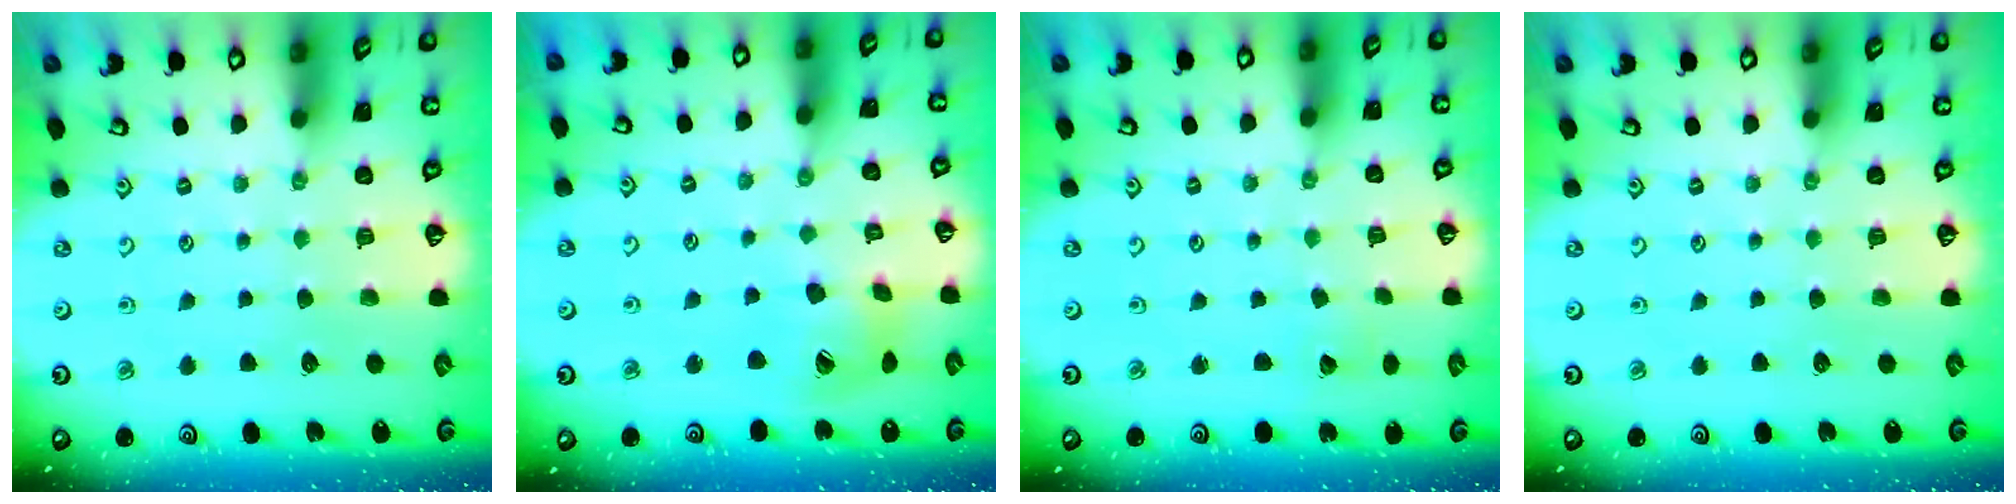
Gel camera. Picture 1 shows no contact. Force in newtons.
{"total": 14.7, "press": 14.5, "slide": 2.1}
{"total": 1.8, "press": 1.8, "slide": 0.1}
{"total": 0.0}